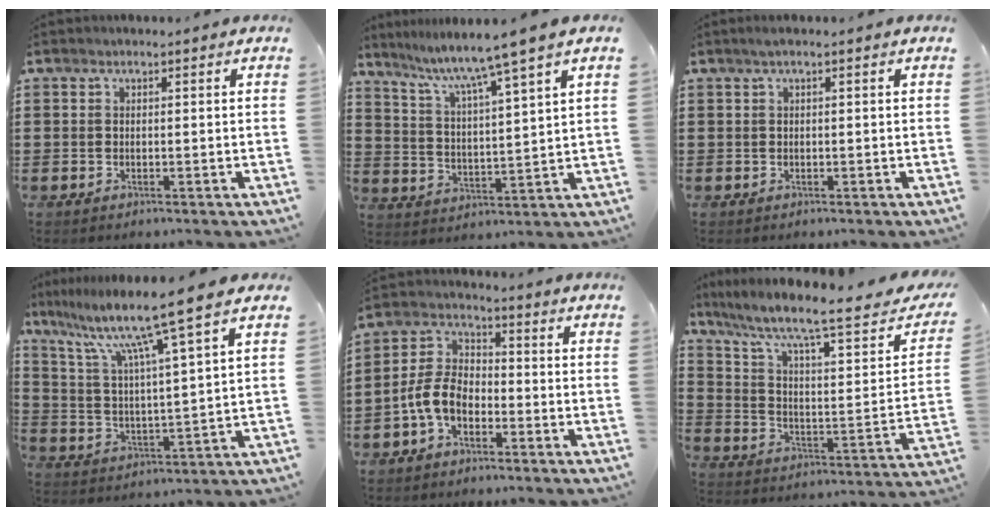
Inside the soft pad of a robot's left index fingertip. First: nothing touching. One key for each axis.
{"total": 6.6, "fx": 5.4, "fy": -1.3, "fz": 3.6, "tx": -0.093, "ty": -0.041, "tz": 0.082}
{"total": 0.9, "fx": 0.1, "fy": 0.0, "fz": 0.9, "tx": -0.012, "ty": -0.001, "tz": 0.003}
{"total": 11.0, "fx": 8.3, "fy": -0.4, "fz": 7.1, "tx": -0.167, "ty": -0.039, "tz": 0.132}
{"total": 6.3, "fx": -3.3, "fy": 3.7, "fz": 3.9, "tx": -0.107, "ty": 0.004, "tz": -0.073}
{"total": 9.6, "fx": 6.6, "fy": 1.7, "fz": 6.8, "tx": -0.141, "ty": -0.039, "tz": 0.099}